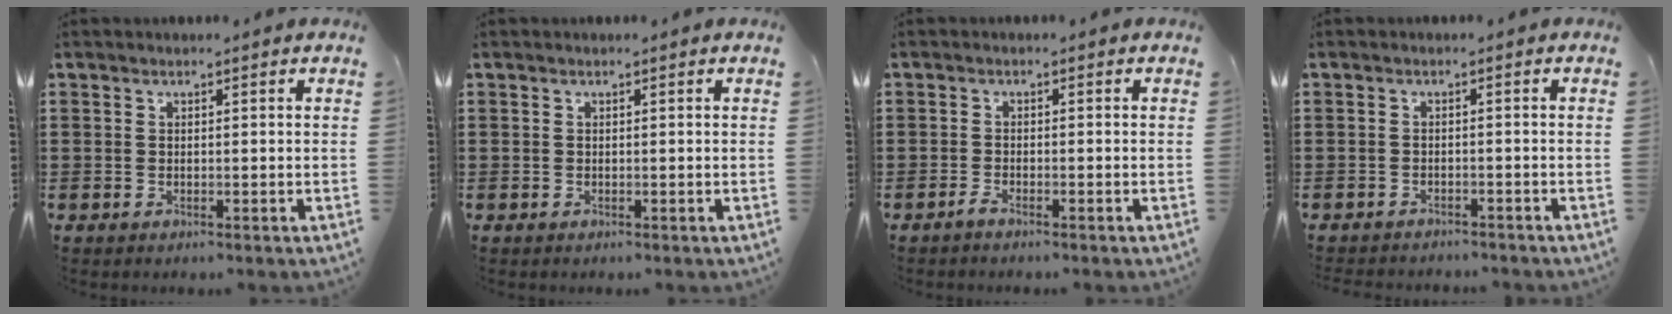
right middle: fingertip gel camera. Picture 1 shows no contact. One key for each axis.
{"total": 0.0}
{"total": 1.0, "fx": -0.8, "fy": 0.0, "fz": 0.6, "tx": -0.011, "ty": -0.005, "tz": -0.014}
{"total": 1.5, "fx": -1.4, "fy": 0.1, "fz": 0.0, "tx": -0.005, "ty": 0.000, "tz": -0.031}